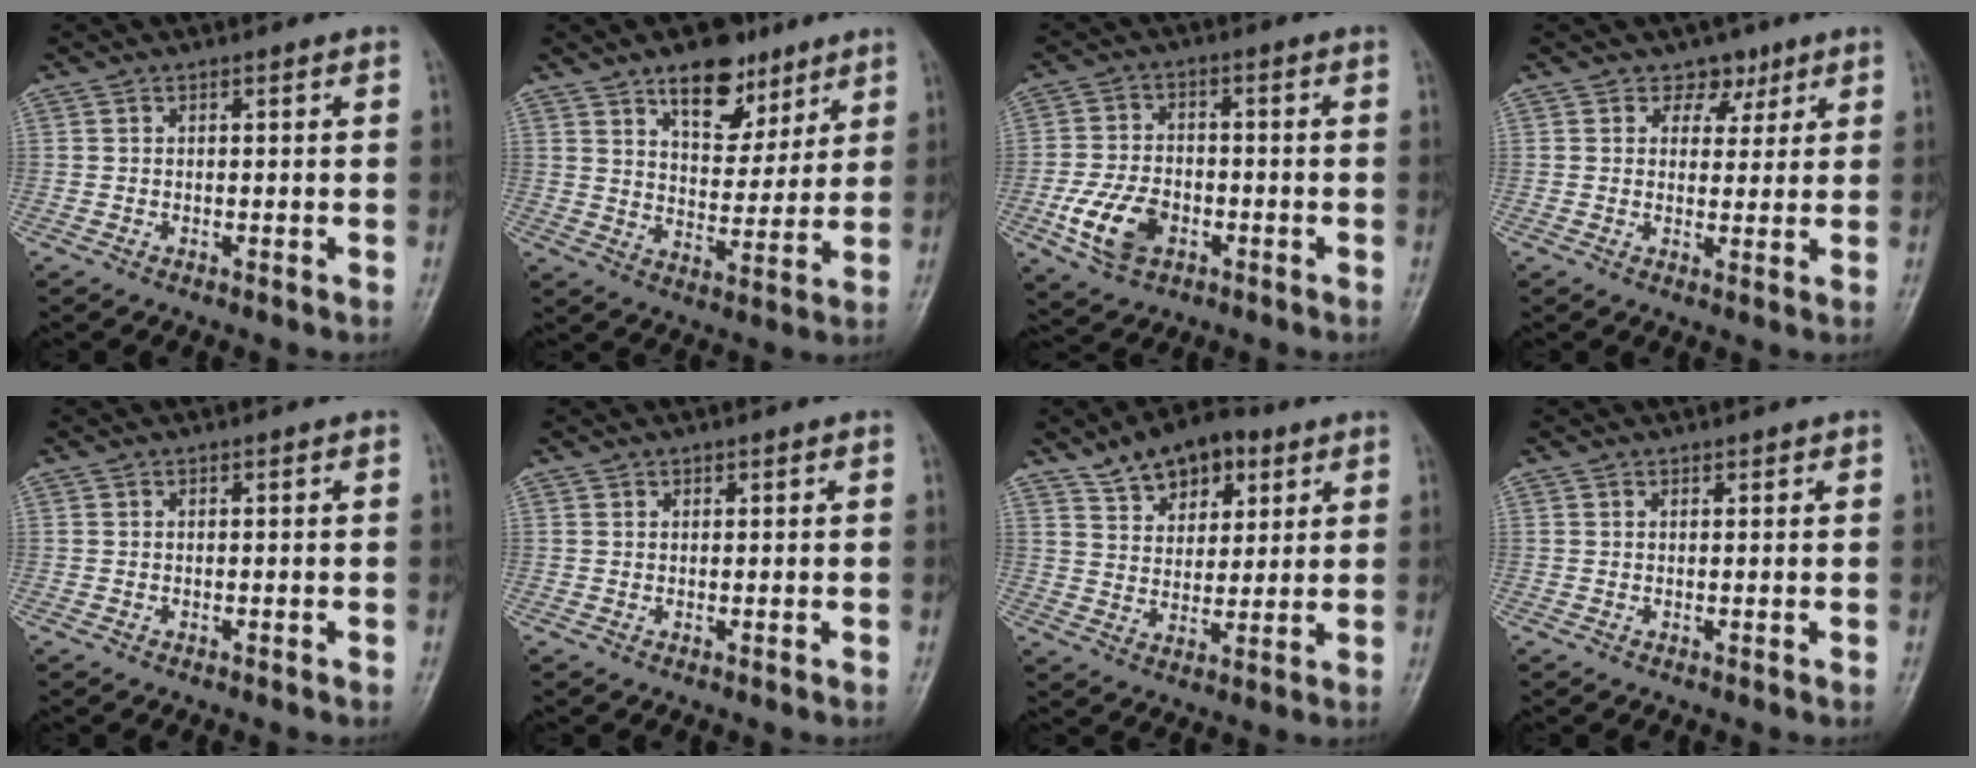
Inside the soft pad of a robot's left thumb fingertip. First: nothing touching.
{"total": 11.9, "force": [7.6, 6.6, 6.4], "torque": [-0.060, -0.043, 0.120]}
{"total": 9.5, "force": [-3.4, 6.3, 6.3], "torque": [-0.114, 0.012, -0.062]}
{"total": 3.9, "force": [2.4, 3.0, 0.6], "torque": [0.021, -0.010, 0.032]}
{"total": 0.0}
{"total": 0.5, "force": [0.4, 0.3, 0.0], "torque": [0.002, -0.003, 0.005]}
{"total": 11.4, "force": [6.7, 6.8, 6.2], "torque": [-0.062, -0.024, 0.109]}
{"total": 0.7, "force": [0.6, 0.4, 0.1], "torque": [0.002, -0.004, 0.006]}